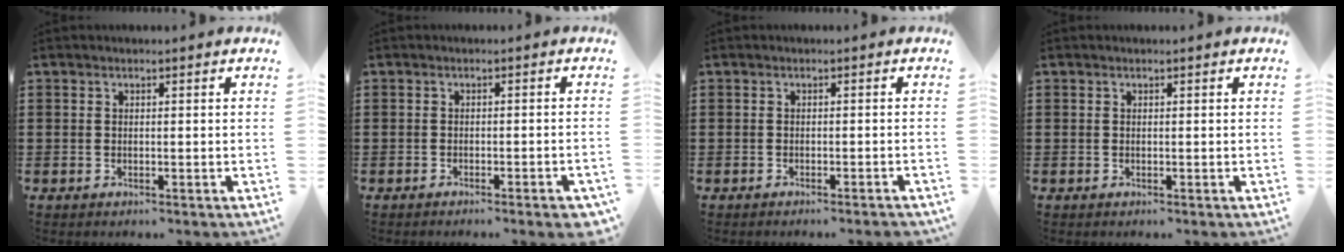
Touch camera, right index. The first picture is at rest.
{"total": 1.9, "force": [-1.5, 0.0, 1.3], "torque": [-0.020, 0.000, -0.027]}
{"total": 1.0, "force": [-0.9, -0.2, 0.4], "torque": [-0.007, -0.002, -0.017]}
{"total": 0.0}